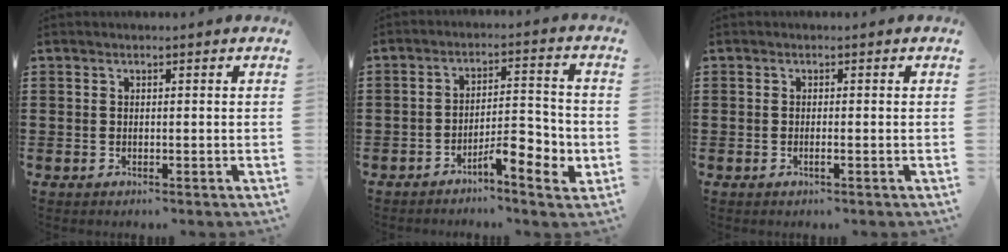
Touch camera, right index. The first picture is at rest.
{"total": 6.9, "force": [-3.9, 1.7, 5.4], "torque": [-0.077, 0.002, -0.068]}
{"total": 0.9, "force": [-0.4, -0.1, 0.7], "torque": [-0.013, -0.005, -0.007]}